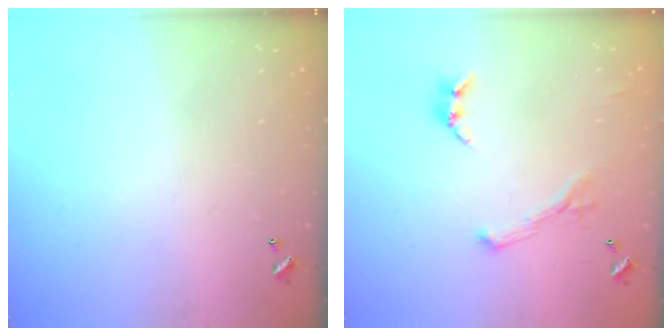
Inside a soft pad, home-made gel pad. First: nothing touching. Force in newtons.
{"total": 1.1, "press": 0.6, "slide": 0.9}